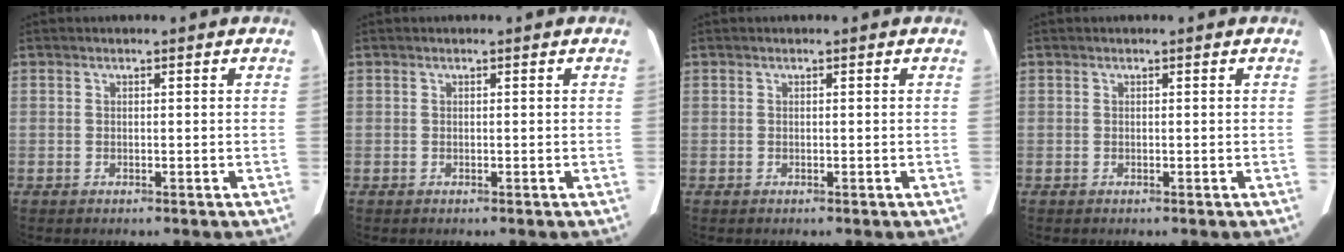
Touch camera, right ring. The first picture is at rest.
{"total": 0.0}
{"total": 0.0}
{"total": 0.0}